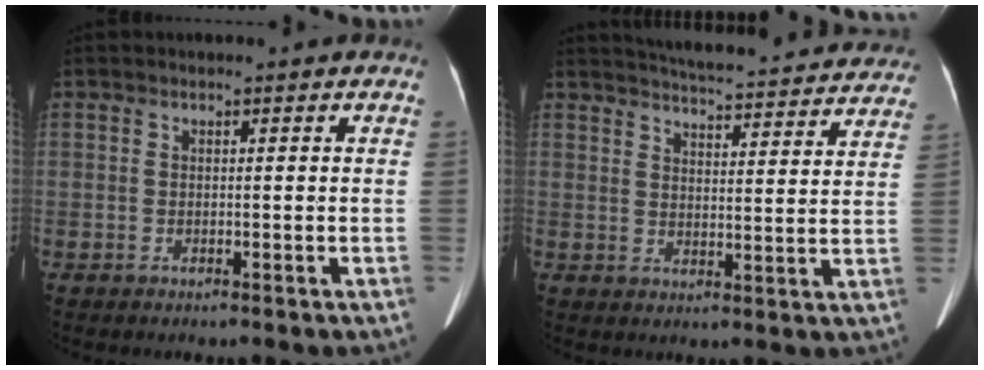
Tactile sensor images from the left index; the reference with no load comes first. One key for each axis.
{"total": 24.1, "fx": 22.6, "fy": 3.9, "fz": 7.6, "tx": -0.112, "ty": -0.029, "tz": 0.271}